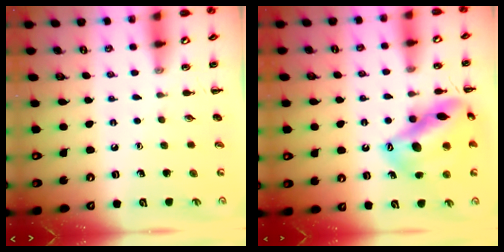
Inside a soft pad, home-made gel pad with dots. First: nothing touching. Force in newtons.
{"total": 17.9, "press": 17.7, "slide": 2.8}